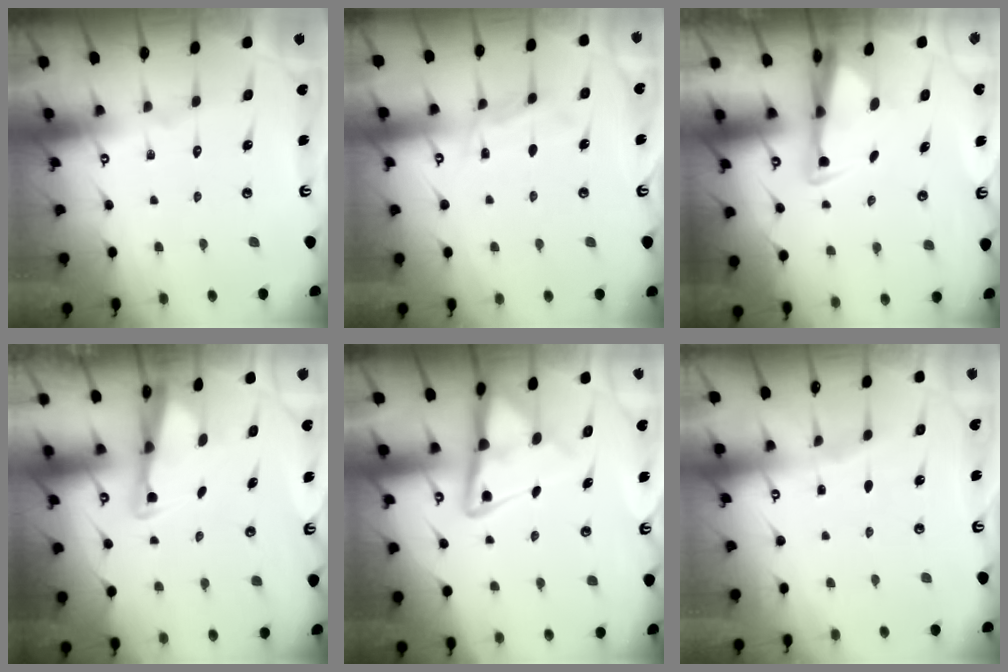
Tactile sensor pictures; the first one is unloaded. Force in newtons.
{"total": 5.8, "press": 5.8, "slide": 0.6}
{"total": 2.9, "press": 2.7, "slide": 0.9}
{"total": 2.6, "press": 2.5, "slide": 0.6}
{"total": 8.2, "press": 8.1, "slide": 1.0}
{"total": 2.2, "press": 2.2, "slide": 0.3}